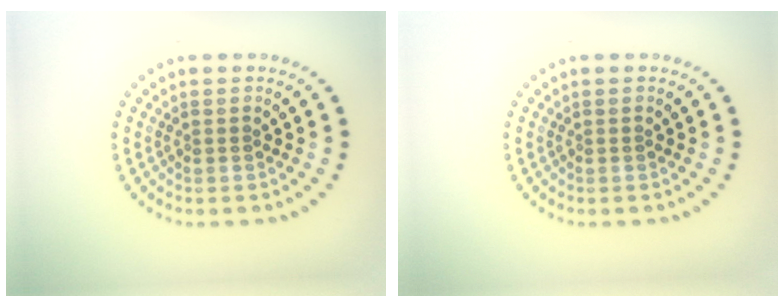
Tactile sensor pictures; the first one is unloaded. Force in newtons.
{"total": 0.0}